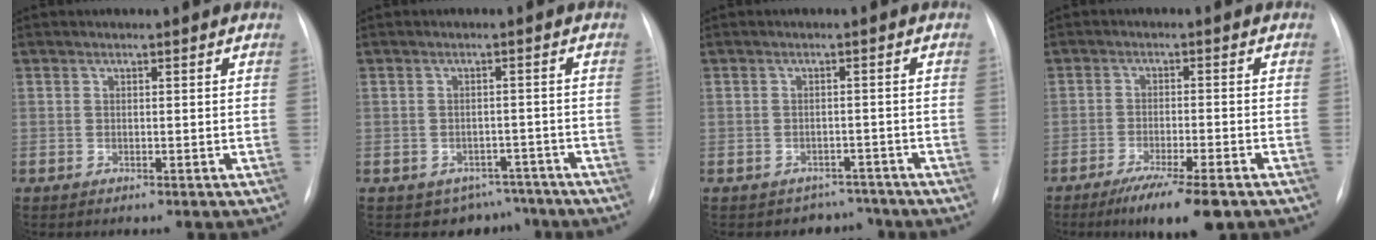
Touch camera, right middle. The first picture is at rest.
{"total": 5.5, "force": [-4.4, 3.4, -0.2], "torque": [0.022, 0.022, -0.052]}
{"total": 3.5, "force": [-2.9, 1.8, -0.9], "torque": [0.015, 0.023, -0.038]}
{"total": 8.8, "force": [-6.1, 0.8, 6.2], "torque": [-0.094, -0.019, -0.092]}